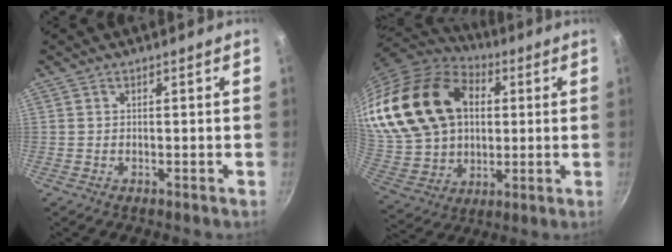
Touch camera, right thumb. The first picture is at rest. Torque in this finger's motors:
{"motor_torque": [1.82, 2.70, 1.67, 1.10, 0.53]}